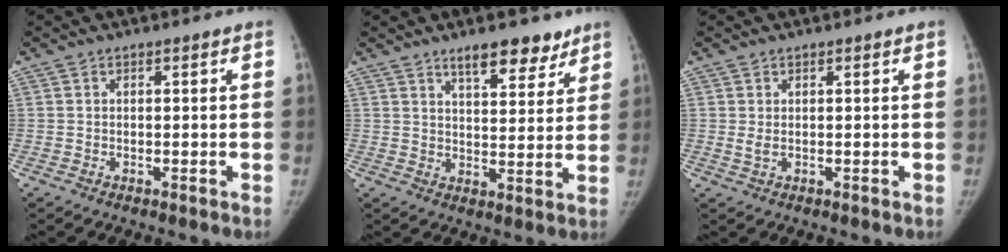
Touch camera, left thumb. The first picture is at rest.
{"total": 8.7, "force": [6.4, 3.4, 4.9], "torque": [-0.038, -0.040, 0.094]}
{"total": 1.2, "force": [0.2, 0.5, 1.1], "torque": [-0.023, 0.001, 0.010]}